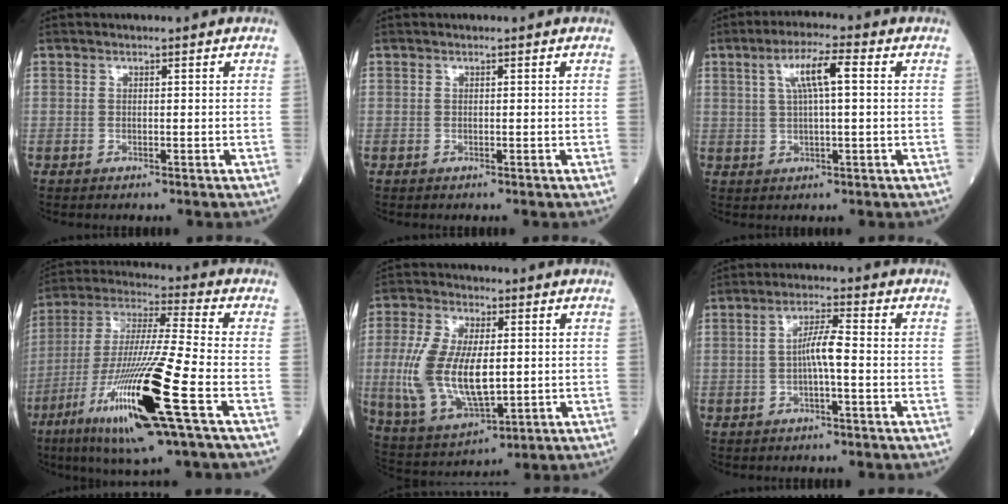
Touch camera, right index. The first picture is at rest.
{"total": 0.0}
{"total": 6.4, "force": [1.8, 0.8, 6.1], "torque": [-0.115, 0.015, 0.032]}
{"total": 20.8, "force": [-8.5, 0.5, 18.9], "torque": [-0.388, -0.037, -0.161]}
{"total": 15.0, "force": [-0.4, 6.4, 13.5], "torque": [-0.289, -0.005, 0.003]}
{"total": 4.3, "force": [-0.7, 0.3, 4.2], "torque": [-0.076, 0.010, -0.012]}